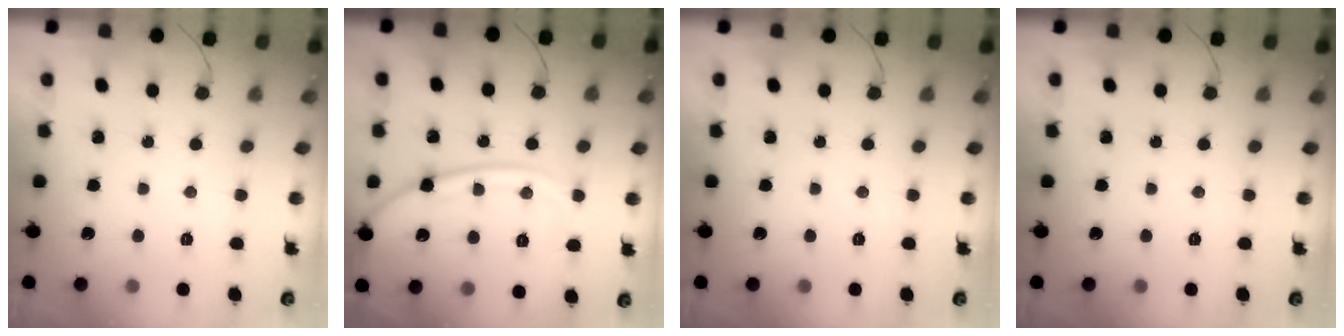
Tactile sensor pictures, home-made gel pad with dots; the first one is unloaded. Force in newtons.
{"total": 15.4, "press": 15.3, "slide": 1.5}
{"total": 0.0}
{"total": 0.0}